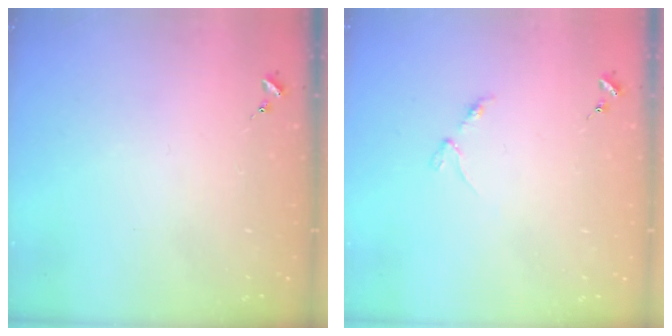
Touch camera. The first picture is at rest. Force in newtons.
{"total": 2.9, "press": 2.8, "slide": 0.4}